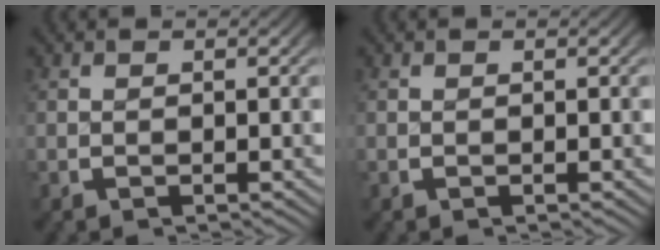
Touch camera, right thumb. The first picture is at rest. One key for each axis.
{"total": 0.0}